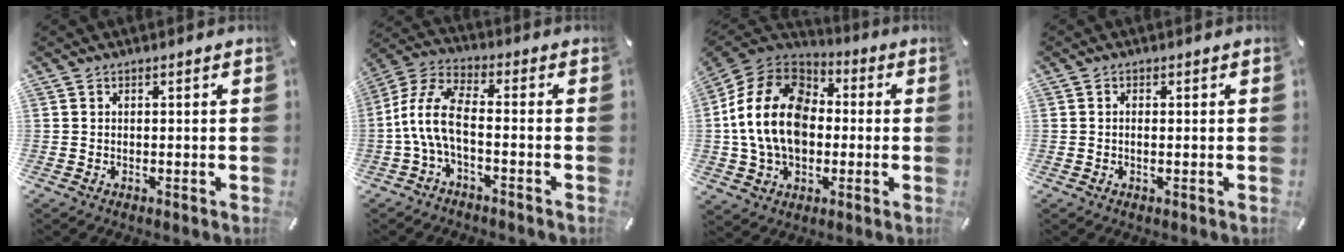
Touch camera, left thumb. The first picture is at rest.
{"total": 9.9, "force": [-2.7, 4.5, 8.4], "torque": [-0.176, -0.001, -0.048]}
{"total": 17.7, "force": [-1.2, 13.9, 11.0], "torque": [-0.252, 0.019, -0.025]}
{"total": 0.9, "force": [-0.1, 0.3, 0.8], "torque": [-0.016, 0.000, -0.002]}